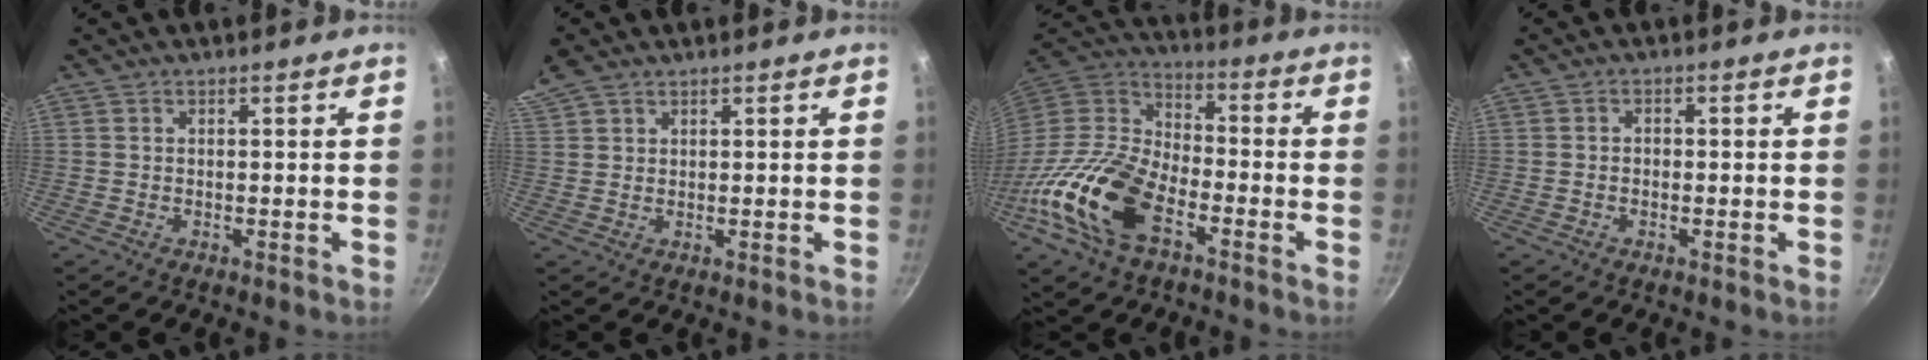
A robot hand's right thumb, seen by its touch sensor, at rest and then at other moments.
{"total": 6.2, "force": [4.4, 3.4, 2.9], "torque": [-0.059, 0.018, 0.091]}
{"total": 20.5, "force": [-8.8, 11.6, 14.4], "torque": [-0.264, 0.044, -0.189]}
{"total": 1.1, "force": [-0.3, 0.8, 0.6], "torque": [-0.008, 0.005, -0.007]}